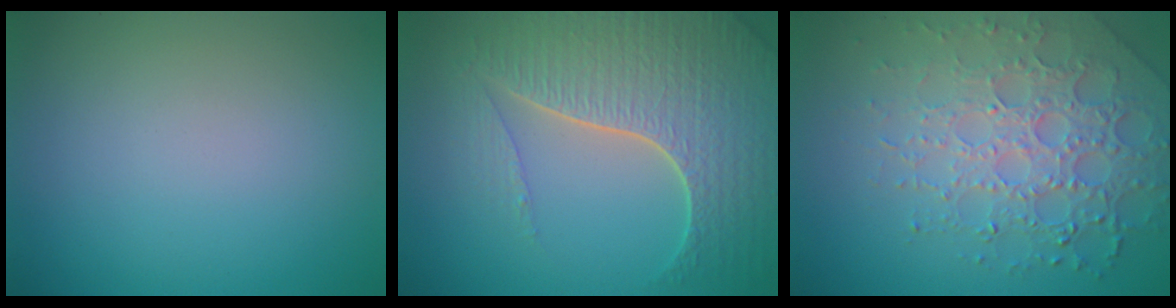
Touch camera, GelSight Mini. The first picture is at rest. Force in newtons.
{"total": 7.6, "press": 5.6, "slide": 5.1}
{"total": 6.9, "press": 5.0, "slide": 4.7}